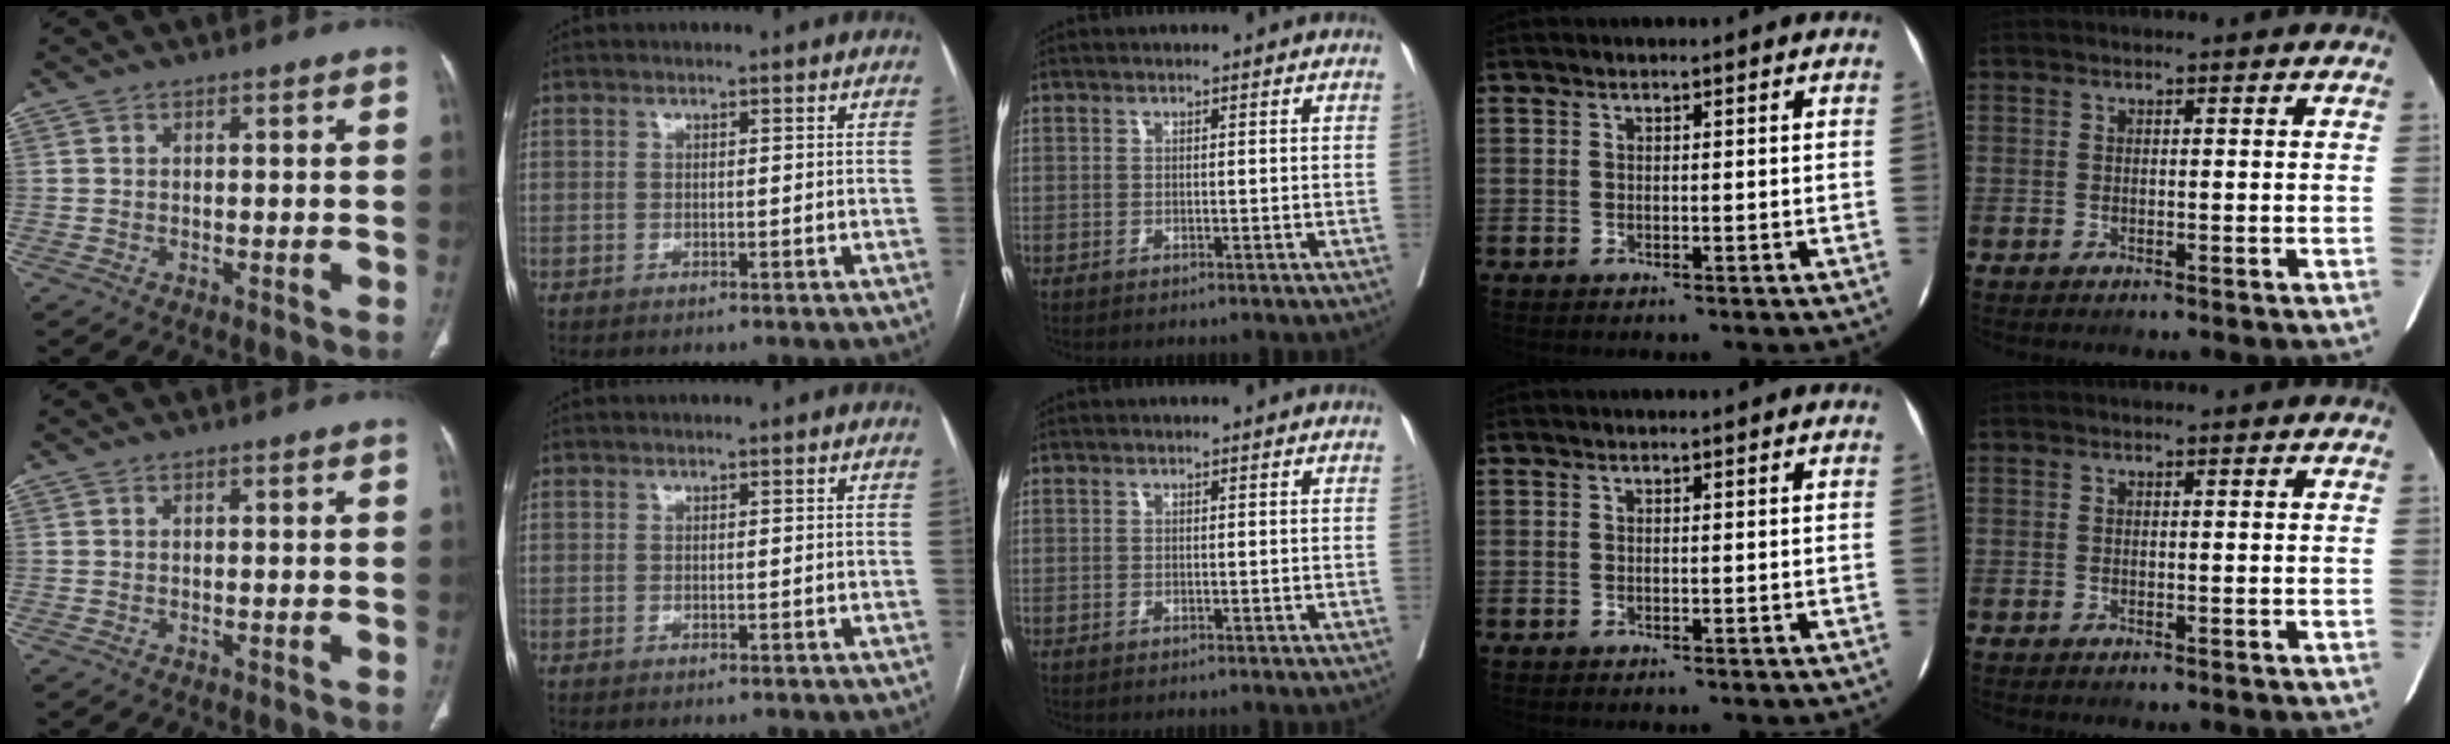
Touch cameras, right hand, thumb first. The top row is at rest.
{}